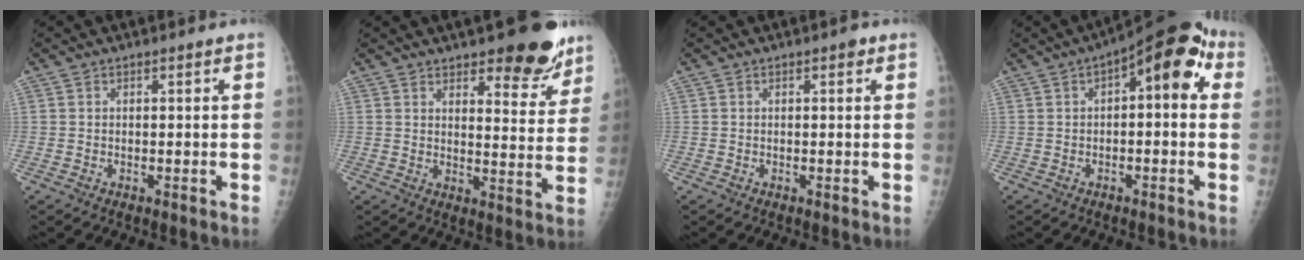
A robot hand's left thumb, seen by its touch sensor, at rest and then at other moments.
{"total": 12.0, "force": [8.4, 4.3, 7.4], "torque": [-0.051, -0.052, 0.115]}
{"total": 0.9, "force": [0.4, 0.4, 0.7], "torque": [-0.005, 0.001, 0.003]}
{"total": 11.8, "force": [2.7, 5.0, 10.4], "torque": [-0.116, 0.036, 0.027]}